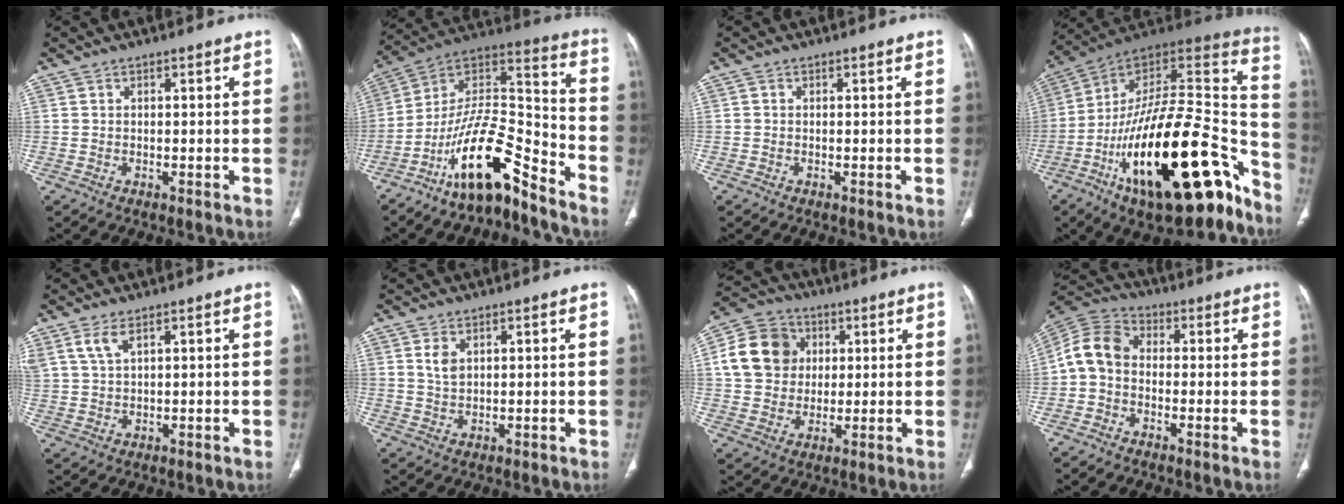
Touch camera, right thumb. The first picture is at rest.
{"total": 17.0, "force": [-12.0, 5.1, 10.9], "torque": [-0.171, 0.110, -0.215]}
{"total": 0.0}
{"total": 34.7, "force": [-17.8, 13.8, 26.4], "torque": [-0.325, 0.090, -0.281]}
{"total": 4.1, "force": [2.5, 1.4, 2.9], "torque": [-0.069, -0.005, 0.062]}
{"total": 3.0, "force": [1.3, 1.8, 2.1], "torque": [-0.036, -0.006, 0.032]}
{"total": 13.0, "force": [2.7, 11.2, 5.9], "torque": [-0.096, 0.008, 0.042]}
{"total": 8.5, "force": [-0.8, 6.5, 5.5], "torque": [-0.098, 0.027, -0.032]}